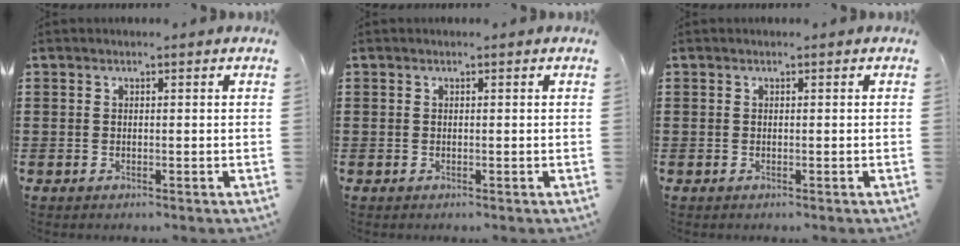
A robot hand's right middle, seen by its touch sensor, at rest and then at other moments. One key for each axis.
{"total": 0.0}
{"total": 0.0}